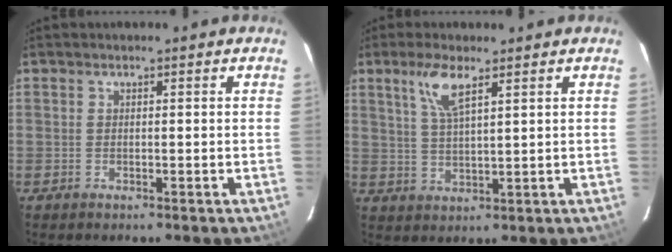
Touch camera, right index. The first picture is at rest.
{"total": 5.7, "force": [3.4, 1.1, 4.5], "torque": [-0.093, 0.001, 0.071]}